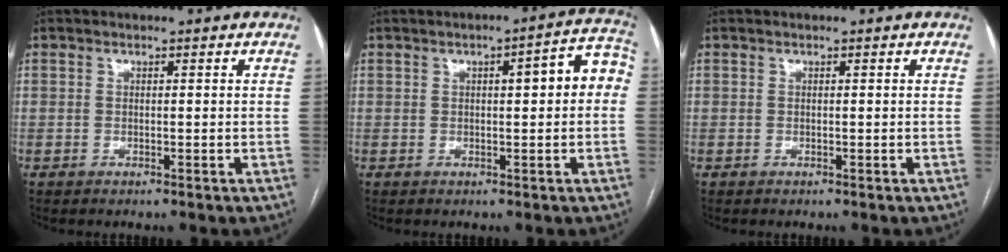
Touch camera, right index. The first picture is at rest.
{"total": 6.9, "force": [0.7, 1.6, 6.7], "torque": [-0.080, 0.030, 0.005]}
{"total": 0.0}